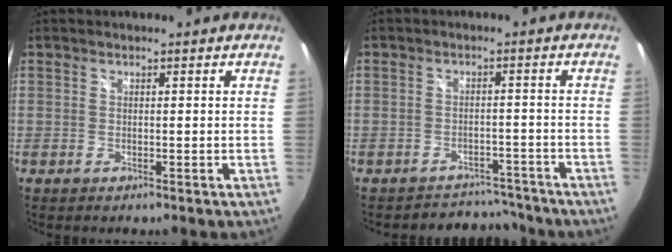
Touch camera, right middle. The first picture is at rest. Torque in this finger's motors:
{"motor_torque": [0.38, -0.71, -0.02, -0.01]}